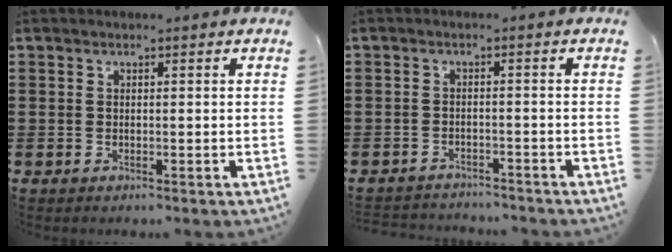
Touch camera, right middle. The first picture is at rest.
{"total": 2.4, "force": [-2.3, 0.3, -0.3], "torque": [-0.003, -0.001, -0.052]}